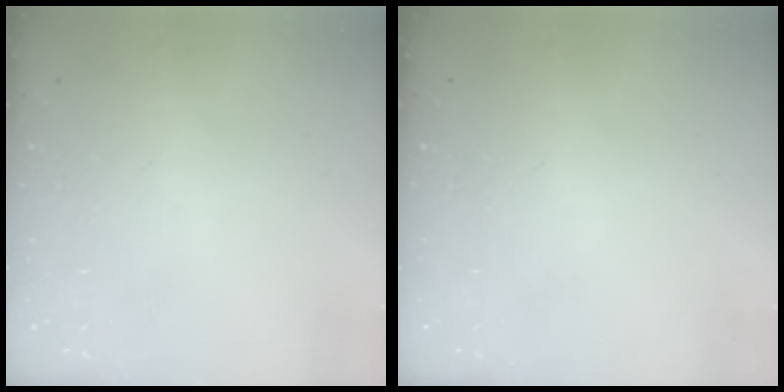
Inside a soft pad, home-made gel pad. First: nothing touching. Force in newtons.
{"total": 0.0}